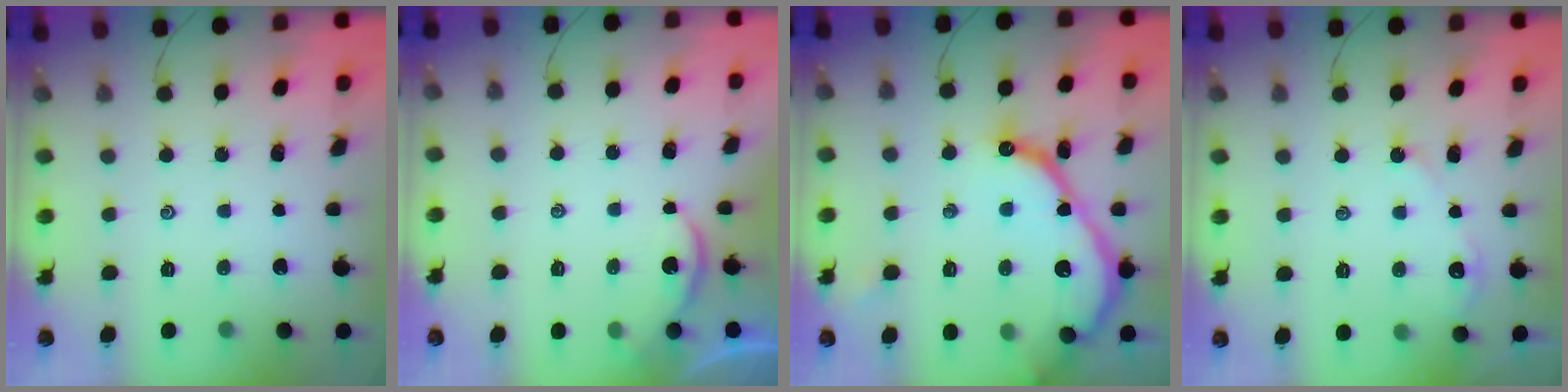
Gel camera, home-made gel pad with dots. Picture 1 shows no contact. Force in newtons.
{"total": 1.2, "press": 1.1, "slide": 0.1}
{"total": 16.8, "press": 16.8, "slide": 1.3}
{"total": 2.8, "press": 2.8, "slide": 0.4}